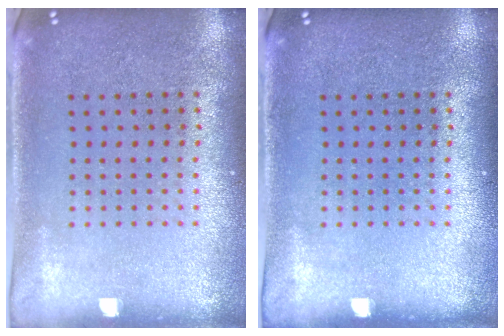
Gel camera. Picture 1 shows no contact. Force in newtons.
{"total": 0.0}